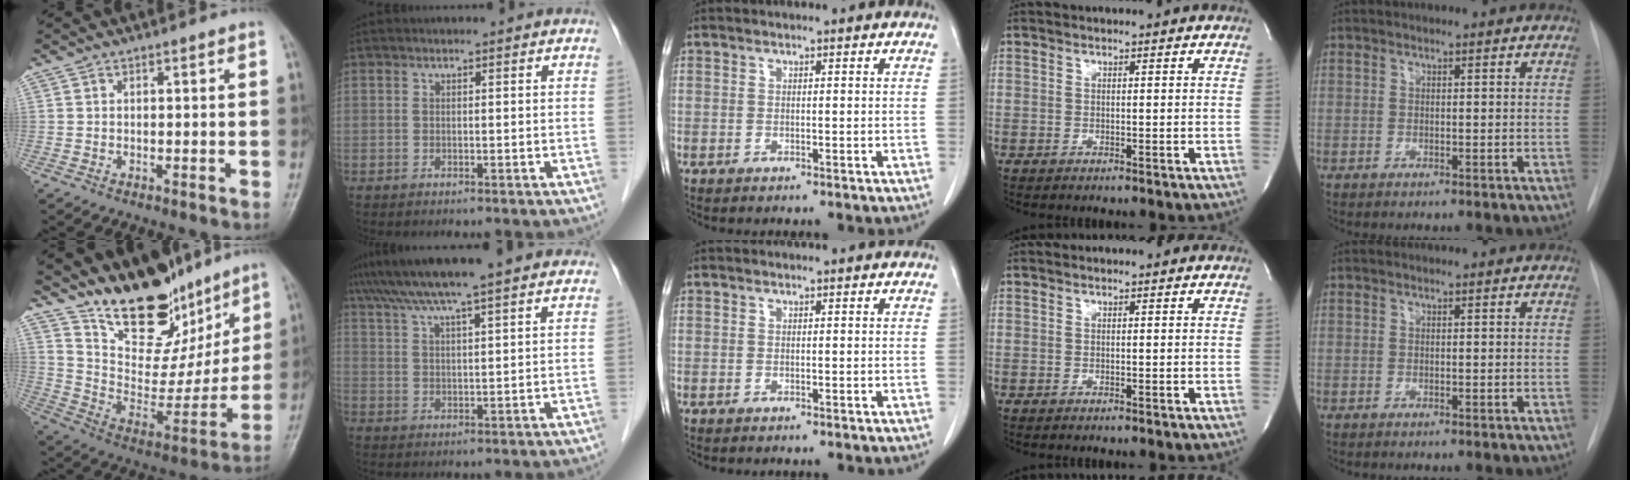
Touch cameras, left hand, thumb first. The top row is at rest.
{"thumb": {"total": 20.2, "force": [14.9, 9.6, 9.7], "torque": [-0.088, -0.085, 0.251]}, "index": {"total": 14.8, "force": [12.2, 0.6, 8.3], "torque": [-0.140, 0.043, 0.172]}}